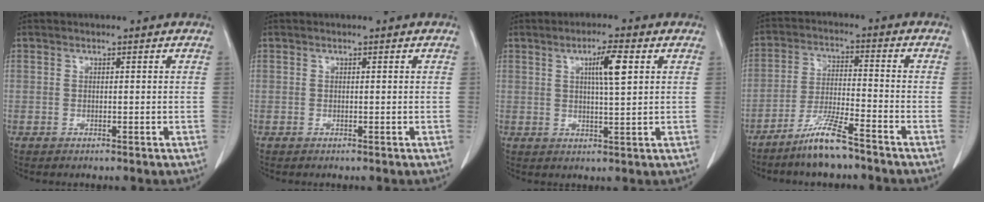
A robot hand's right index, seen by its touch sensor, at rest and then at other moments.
{"total": 0.0}
{"total": 5.3, "force": [1.8, 0.2, 4.9], "torque": [-0.083, 0.000, 0.029]}
{"total": 7.7, "force": [-6.0, 0.3, 4.8], "torque": [-0.098, -0.019, -0.118]}